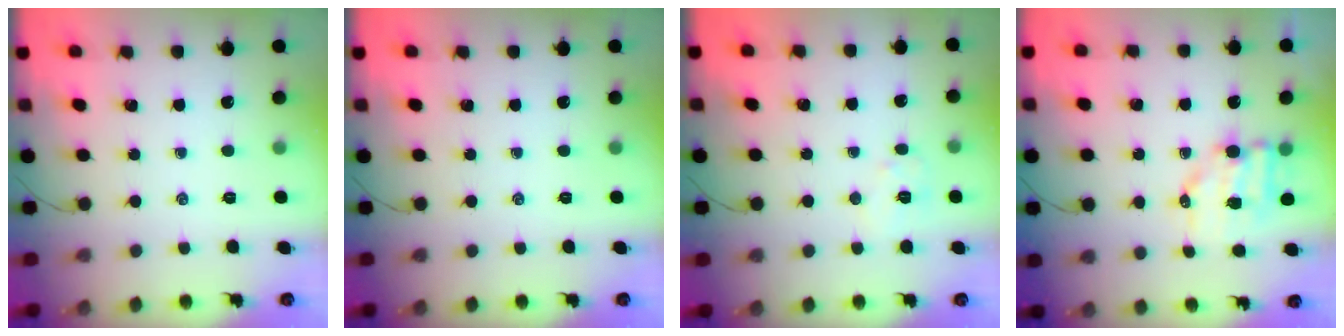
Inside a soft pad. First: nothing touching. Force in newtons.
{"total": 0.0}
{"total": 5.4, "press": 5.4, "slide": 0.6}
{"total": 8.1, "press": 8.0, "slide": 1.0}